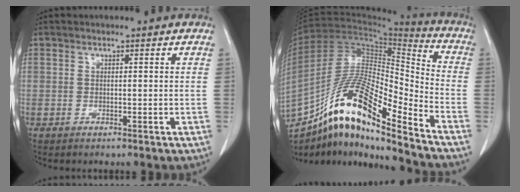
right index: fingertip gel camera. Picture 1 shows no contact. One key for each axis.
{"total": 21.0, "fx": -14.7, "fy": 3.0, "fz": 14.6, "tx": -0.293, "ty": -0.002, "tz": -0.269}